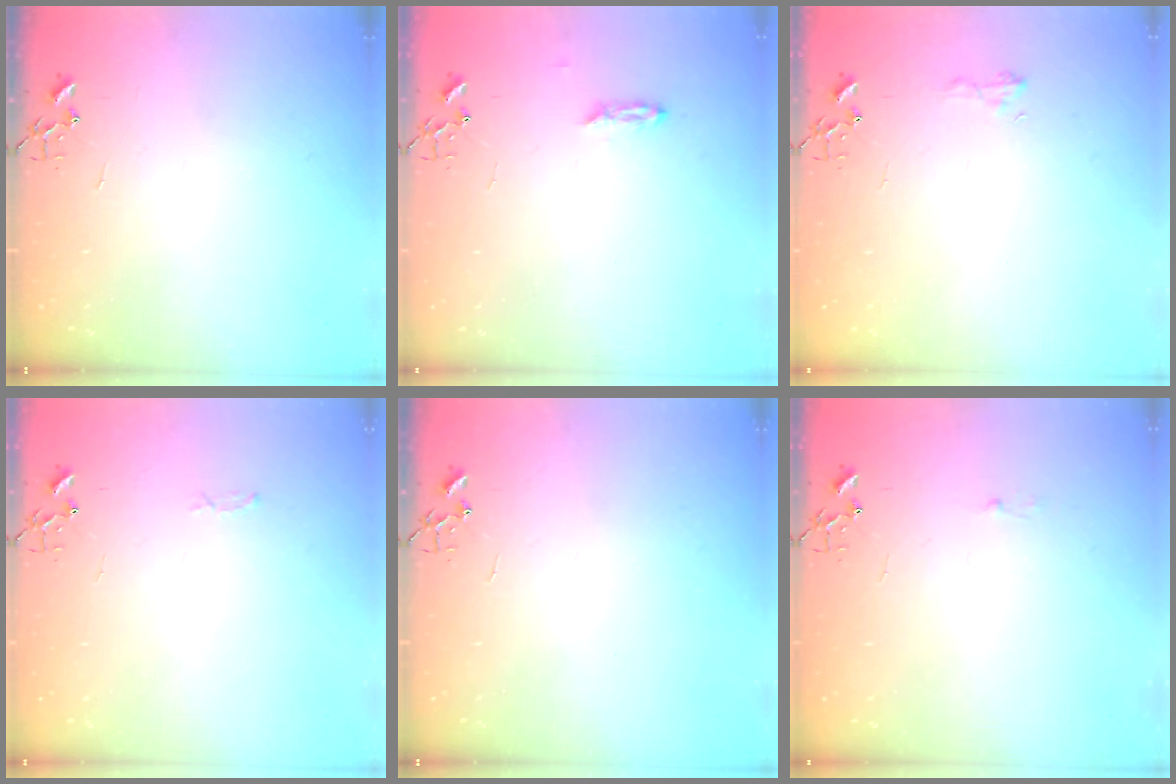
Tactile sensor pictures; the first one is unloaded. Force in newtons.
{"total": 2.3, "press": 2.2, "slide": 0.4}
{"total": 5.6, "press": 5.6, "slide": 0.6}
{"total": 2.8, "press": 2.8, "slide": 0.4}
{"total": 0.0}
{"total": 1.8, "press": 1.8, "slide": 0.2}